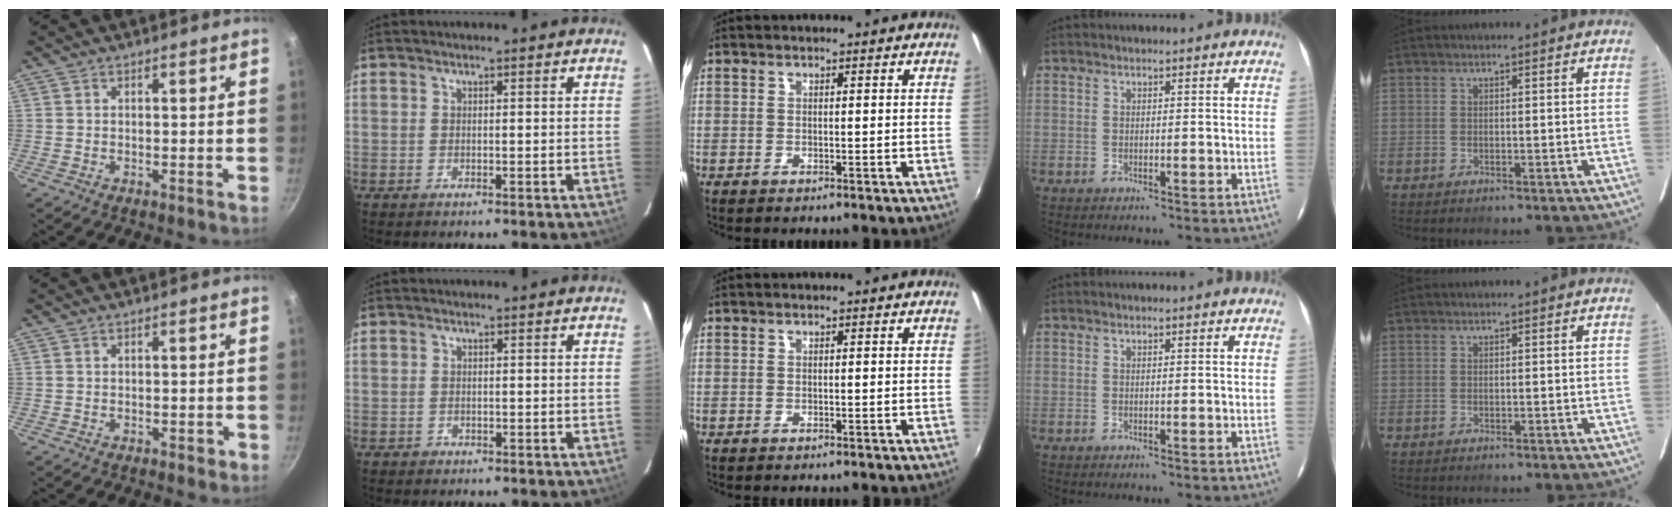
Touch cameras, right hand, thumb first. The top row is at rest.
{"thumb": {"total": 1.0, "force": [-0.3, 0.7, 0.6], "torque": [-0.003, 0.004, -0.003]}, "index": {"total": 1.0, "force": [-0.5, 0.9, 0.0], "torque": [0.003, 0.003, -0.002]}}